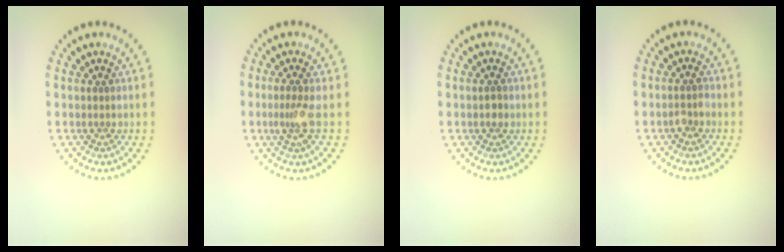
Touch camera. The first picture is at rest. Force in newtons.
{"total": 2.0, "press": 1.5, "slide": 1.3}
{"total": 0.9, "press": 0.8, "slide": 0.1}
{"total": 1.2, "press": 1.1, "slide": 0.4}